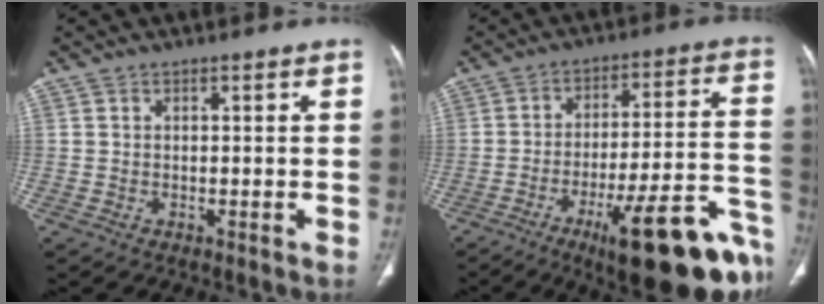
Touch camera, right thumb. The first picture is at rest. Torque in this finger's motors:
{"motor_torque": [3.95, 1.06, 1.51, -1.25, 0.38]}